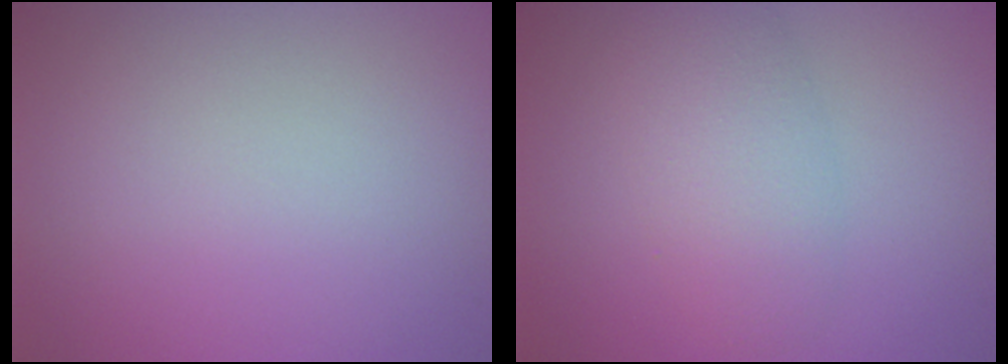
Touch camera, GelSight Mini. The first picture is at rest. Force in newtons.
{"total": 3.9, "press": 3.9, "slide": 0.1}